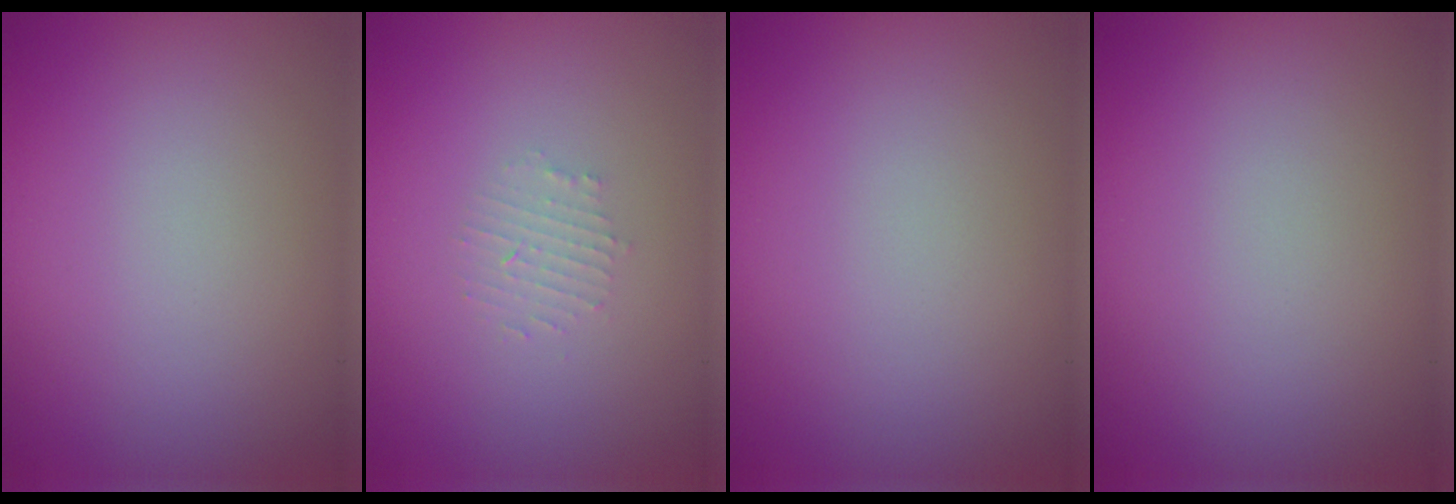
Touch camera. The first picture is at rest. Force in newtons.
{"total": 1.2, "press": 1.1, "slide": 0.2}
{"total": 0.0}
{"total": 0.0}